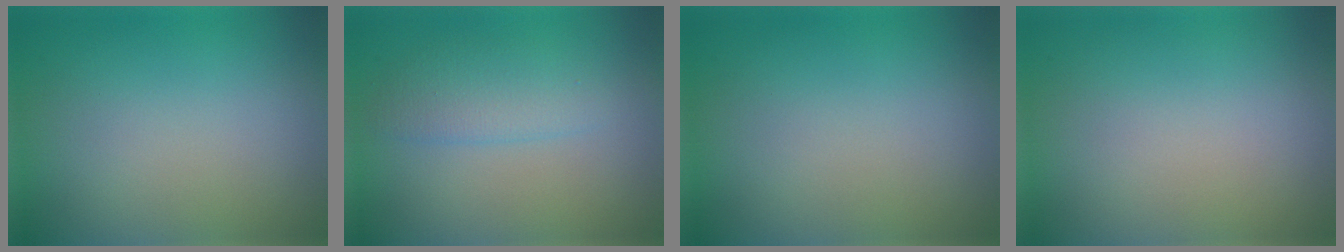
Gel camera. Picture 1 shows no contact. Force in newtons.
{"total": 2.4, "press": 2.4, "slide": 0.1}
{"total": 0.0}
{"total": 0.0}